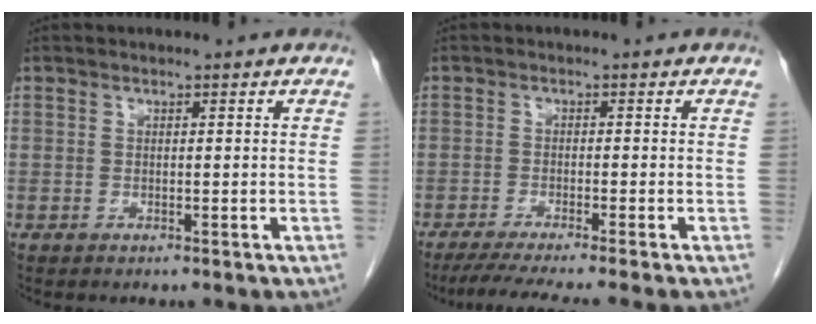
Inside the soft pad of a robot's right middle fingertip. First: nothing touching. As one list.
[{"total": 8.1, "force": [-6.8, -1.2, 4.2], "torque": [-0.050, -0.023, -0.107]}]